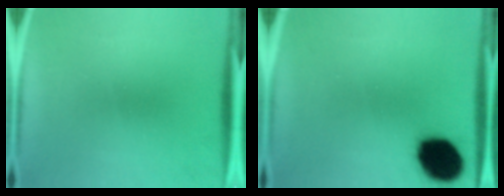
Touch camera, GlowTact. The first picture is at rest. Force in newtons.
{"total": 15.5}